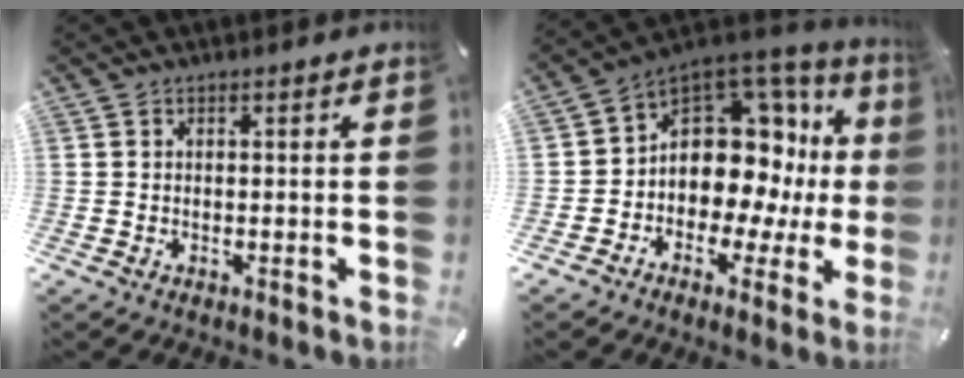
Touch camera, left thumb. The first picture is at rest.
{"total": 13.1, "force": [2.3, 10.2, 7.9], "torque": [-0.121, -0.041, 0.039]}